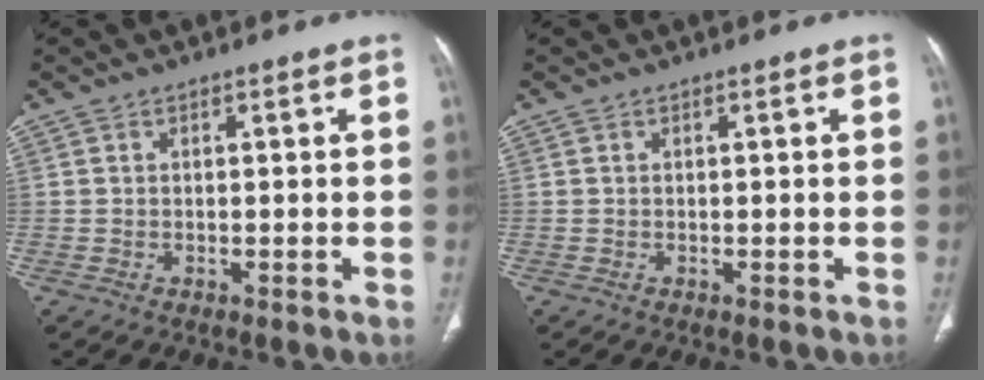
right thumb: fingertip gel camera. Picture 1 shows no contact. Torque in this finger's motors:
{"motor_torque": [-0.01, 0.01, 0.00, 0.00, 0.00]}